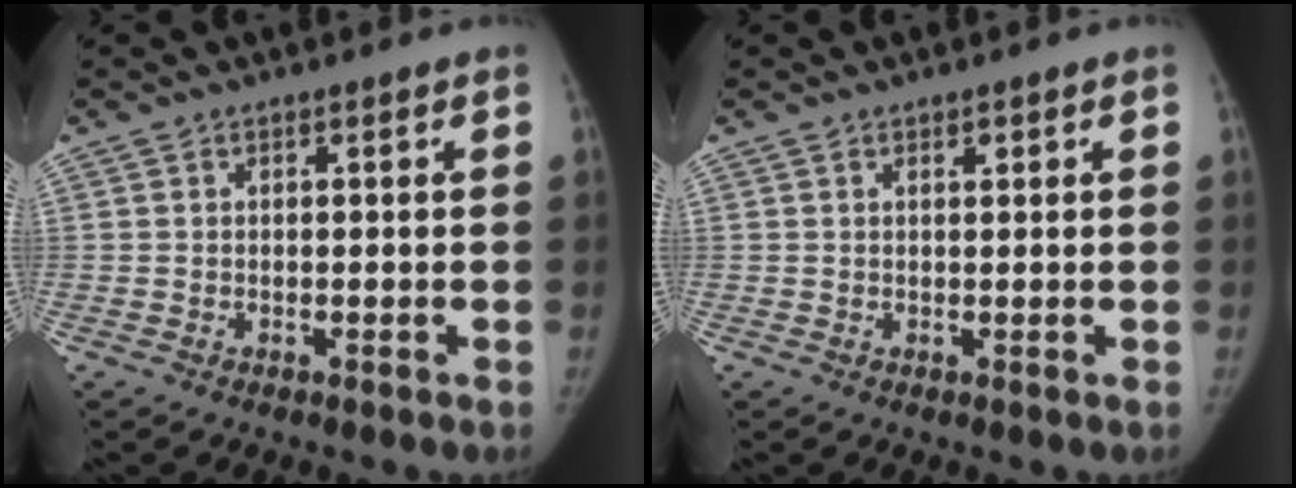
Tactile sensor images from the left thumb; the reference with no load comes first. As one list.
[{"total": 0.9, "force": [0.5, 0.4, 0.6], "torque": [-0.005, -0.002, 0.008]}]